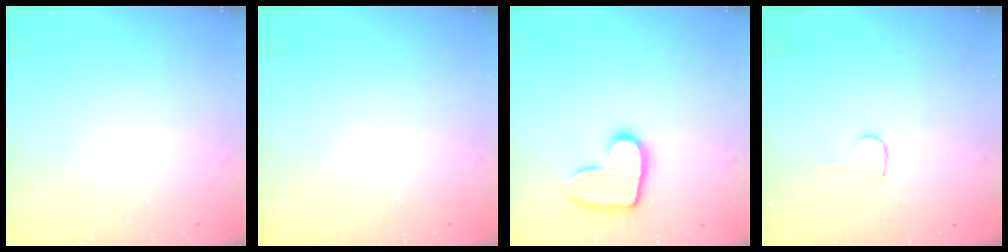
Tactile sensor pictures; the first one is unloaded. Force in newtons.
{"total": 0.0}
{"total": 12.8, "press": 12.8, "slide": 0.8}
{"total": 2.3, "press": 2.3, "slide": 0.2}